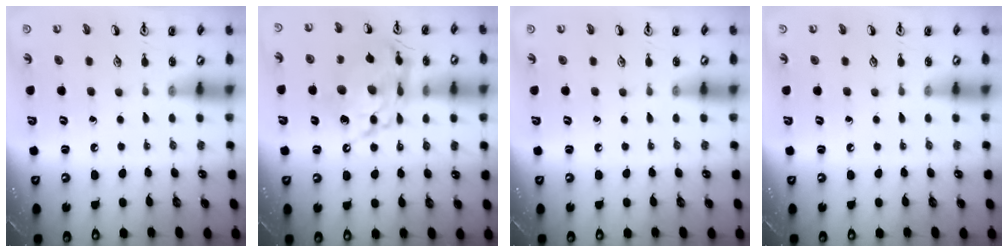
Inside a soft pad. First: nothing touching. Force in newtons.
{"total": 14.3, "press": 14.2, "slide": 1.3}
{"total": 0.0}
{"total": 0.0}